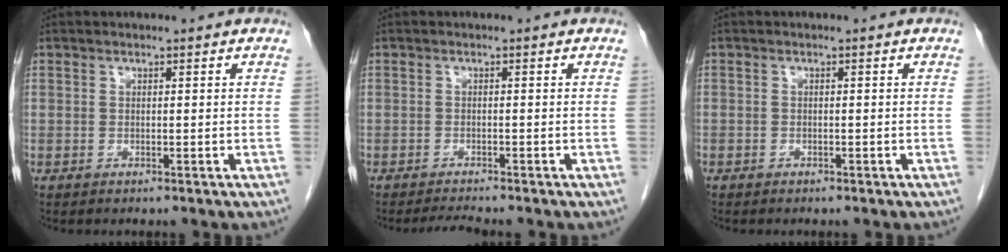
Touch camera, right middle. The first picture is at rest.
{"total": 1.9, "force": [-1.8, -0.4, 0.4], "torque": [-0.013, -0.010, -0.030]}
{"total": 0.5, "force": [-0.4, 0.4, 0.1], "torque": [-0.007, 0.002, -0.007]}